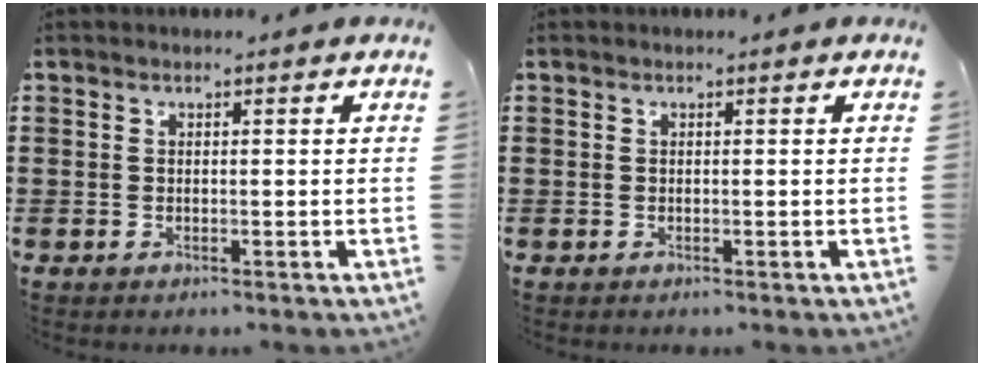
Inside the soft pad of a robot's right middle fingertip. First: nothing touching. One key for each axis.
{"total": 0.0}